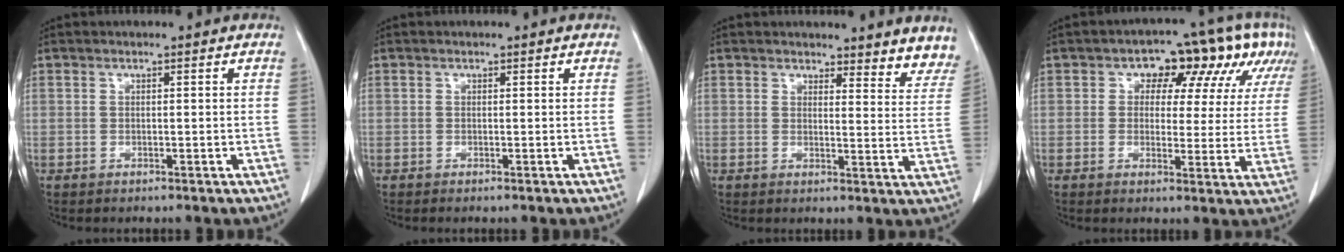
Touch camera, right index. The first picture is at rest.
{"total": 0.0}
{"total": 8.7, "force": [8.1, 2.9, 1.2], "torque": [0.036, -0.024, 0.065]}
{"total": 12.1, "force": [5.7, 6.4, 8.5], "torque": [-0.091, 0.033, 0.058]}